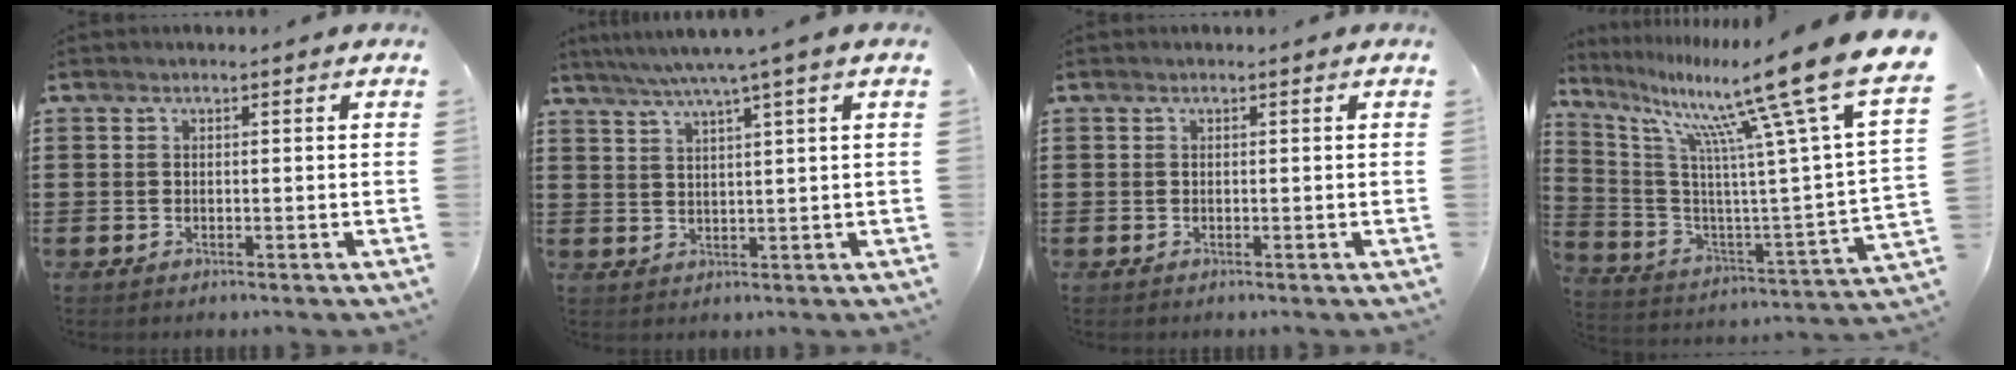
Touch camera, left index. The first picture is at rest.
{"total": 4.4, "force": [2.9, -0.9, 3.2], "torque": [-0.068, -0.010, 0.047]}
{"total": 0.0}
{"total": 17.2, "force": [12.3, 1.7, 11.9], "torque": [-0.230, -0.093, 0.190]}